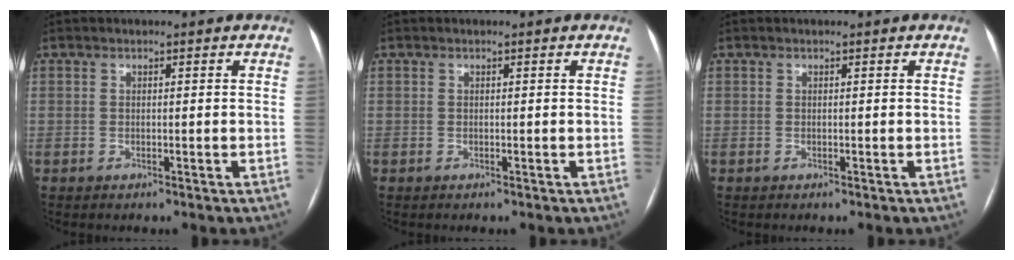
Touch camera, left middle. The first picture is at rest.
{"total": 0.0}
{"total": 0.0}